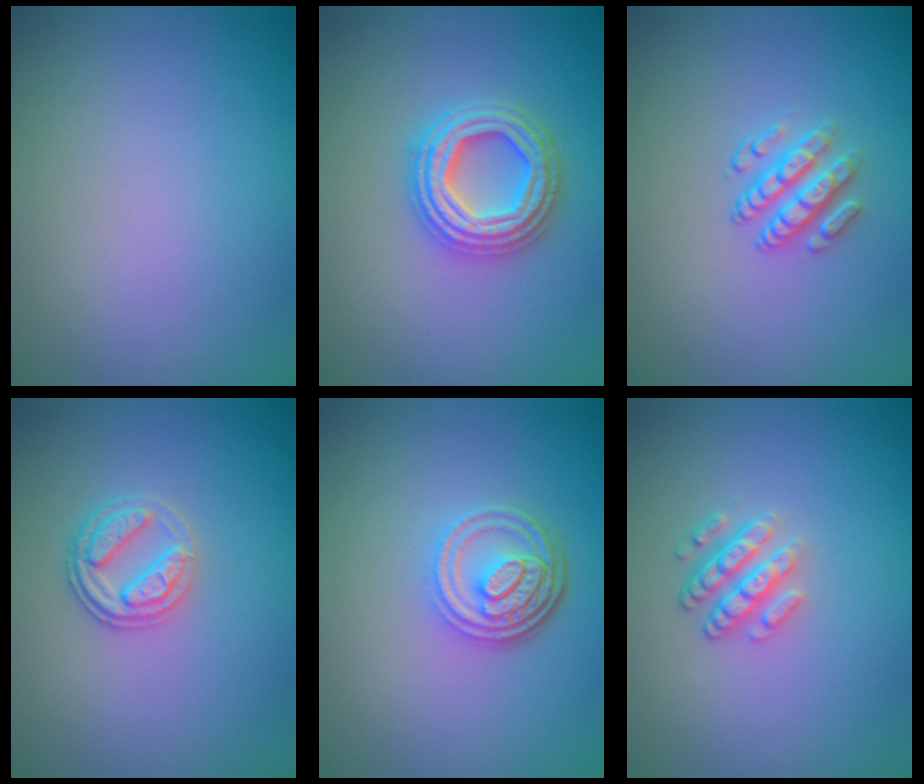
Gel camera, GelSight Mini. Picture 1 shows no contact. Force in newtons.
{"total": 4.8, "press": 4.7, "slide": 0.8}
{"total": 3.0, "press": 2.4, "slide": 1.6}
{"total": 2.8, "press": 2.4, "slide": 1.3}
{"total": 4.7, "press": 3.4, "slide": 3.3}
{"total": 2.6, "press": 2.4, "slide": 1.1}